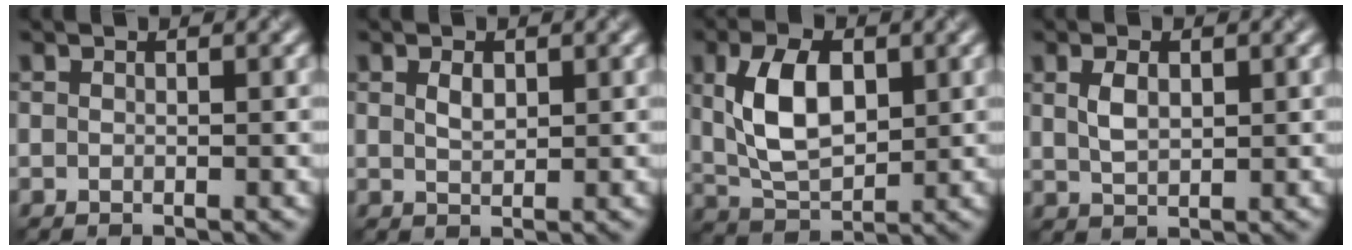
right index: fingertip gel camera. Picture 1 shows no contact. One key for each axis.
{"total": 1.4, "fx": 0.6, "fy": 0.7, "fz": 1.0, "tx": -0.021, "ty": 0.000, "tz": 0.014}
{"total": 6.6, "fx": 1.3, "fy": 3.6, "fz": 5.3, "tx": -0.102, "ty": 0.006, "tz": 0.026}
{"total": 2.5, "fx": 0.8, "fy": 1.4, "fz": 1.9, "tx": -0.045, "ty": 0.000, "tz": 0.021}